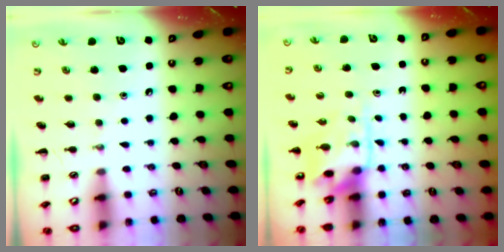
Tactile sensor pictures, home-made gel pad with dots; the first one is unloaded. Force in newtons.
{"total": 4.2, "press": 4.0, "slide": 1.0}